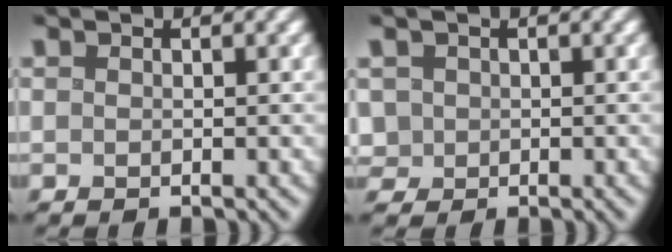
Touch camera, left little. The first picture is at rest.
{"total": 1.9, "force": [0.2, 1.8, 0.6], "torque": [-0.014, 0.007, 0.007]}